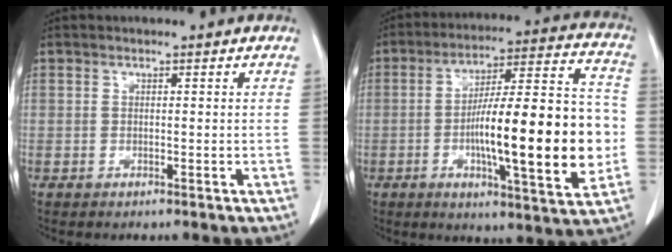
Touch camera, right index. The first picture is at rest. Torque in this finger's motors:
{"motor_torque": [2.14, 0.00, 1.05, 0.21]}